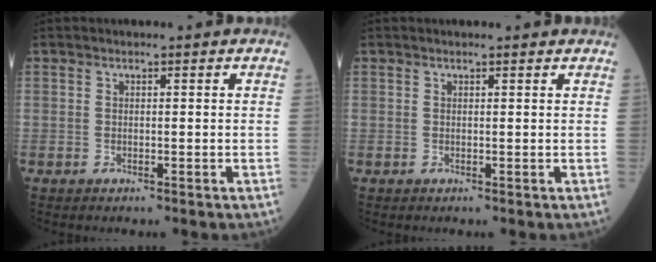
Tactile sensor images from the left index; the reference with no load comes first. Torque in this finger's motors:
{"motor_torque": [0.51, -1.15, -0.19, -0.01]}